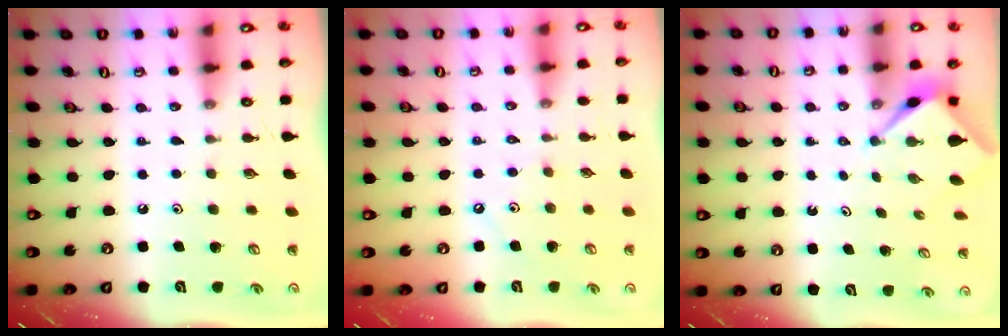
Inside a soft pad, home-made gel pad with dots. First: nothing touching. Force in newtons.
{"total": 1.8, "press": 1.7, "slide": 0.4}
{"total": 2.8, "press": 2.8, "slide": 0.1}